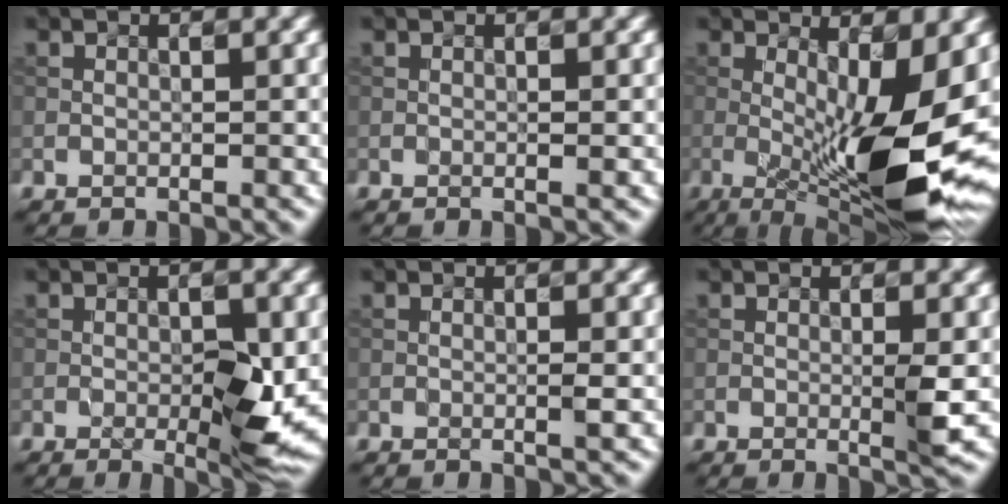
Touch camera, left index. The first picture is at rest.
{"total": 0.6, "force": [-0.1, 0.2, 0.6], "torque": [-0.008, 0.001, 0.000]}
{"total": 12.3, "force": [-1.0, 3.1, 11.8], "torque": [-0.178, -0.017, -0.006]}
{"total": 4.9, "force": [-0.9, 0.7, 4.7], "torque": [-0.077, -0.006, -0.004]}
{"total": 0.9, "force": [-0.1, 0.2, 0.9], "torque": [-0.015, -0.001, -0.002]}
{"total": 2.2, "force": [-0.2, 0.2, 2.2], "torque": [-0.033, -0.003, 0.000]}